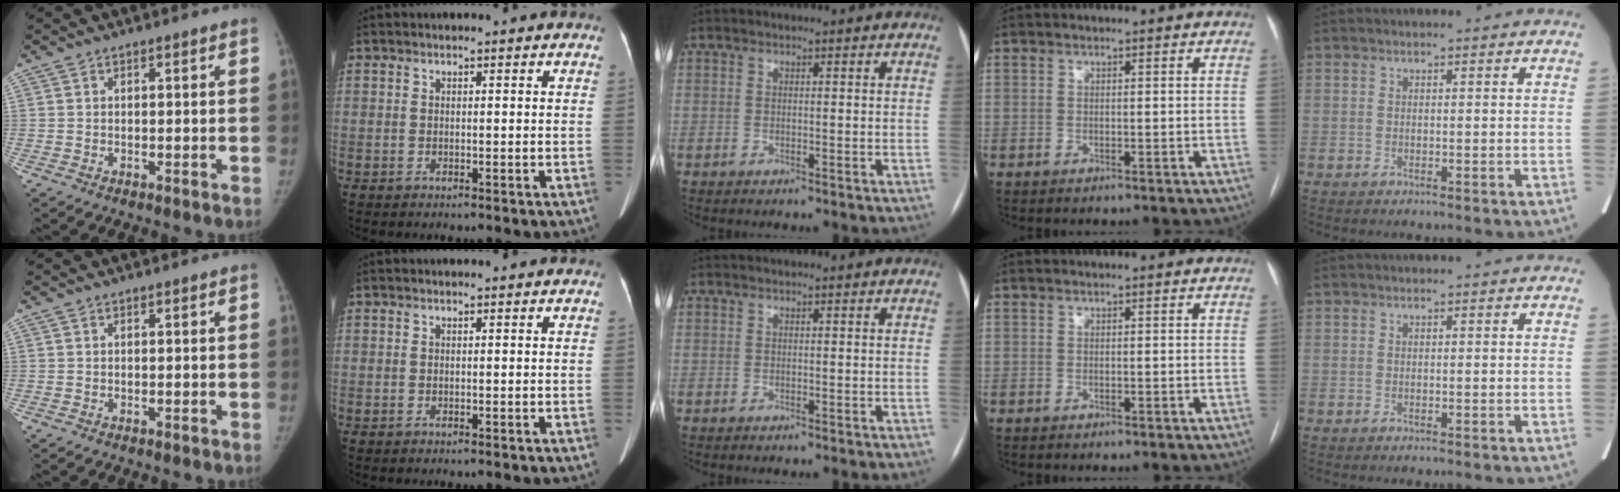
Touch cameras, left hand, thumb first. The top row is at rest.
{}